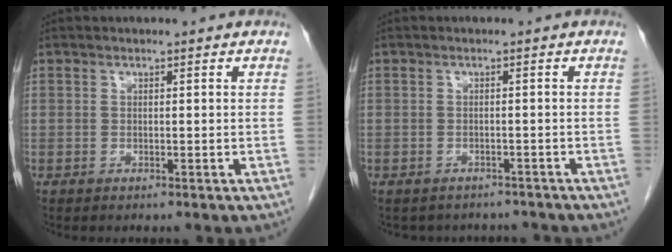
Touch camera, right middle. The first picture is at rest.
{"total": 5.7, "force": [-5.1, 2.5, 0.3], "torque": [-0.003, 0.010, -0.057]}